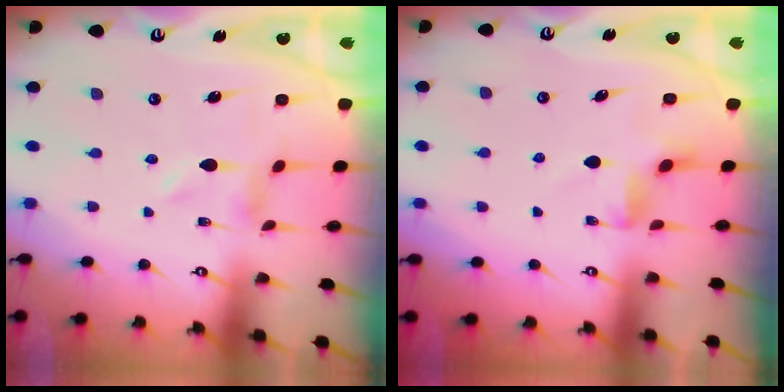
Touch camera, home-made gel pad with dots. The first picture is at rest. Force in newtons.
{"total": 2.9, "press": 2.8, "slide": 0.5}